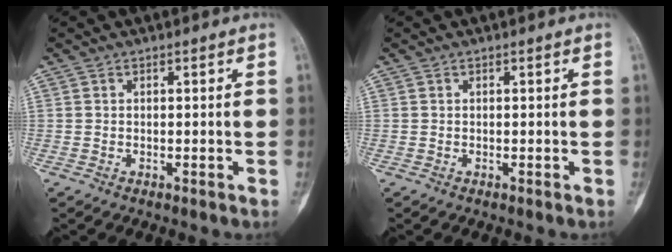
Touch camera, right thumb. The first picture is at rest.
{"total": 0.0}